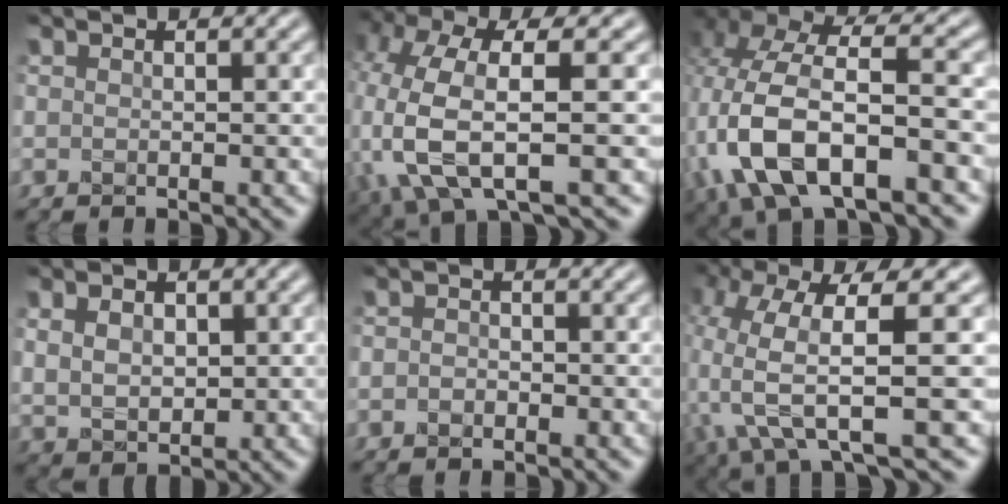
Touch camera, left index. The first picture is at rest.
{"total": 8.1, "force": [-1.1, 3.8, 7.0], "torque": [-0.162, -0.008, -0.020]}
{"total": 10.8, "force": [-3.9, 5.1, 8.6], "torque": [-0.189, 0.005, -0.072]}
{"total": 3.5, "force": [1.1, 2.5, 2.2], "torque": [-0.047, 0.004, 0.024]}
{"total": 0.7, "force": [-0.3, 0.6, 0.3], "torque": [-0.007, 0.003, -0.010]}
{"total": 8.3, "force": [0.6, 3.0, 7.7], "torque": [-0.172, -0.015, 0.017]}